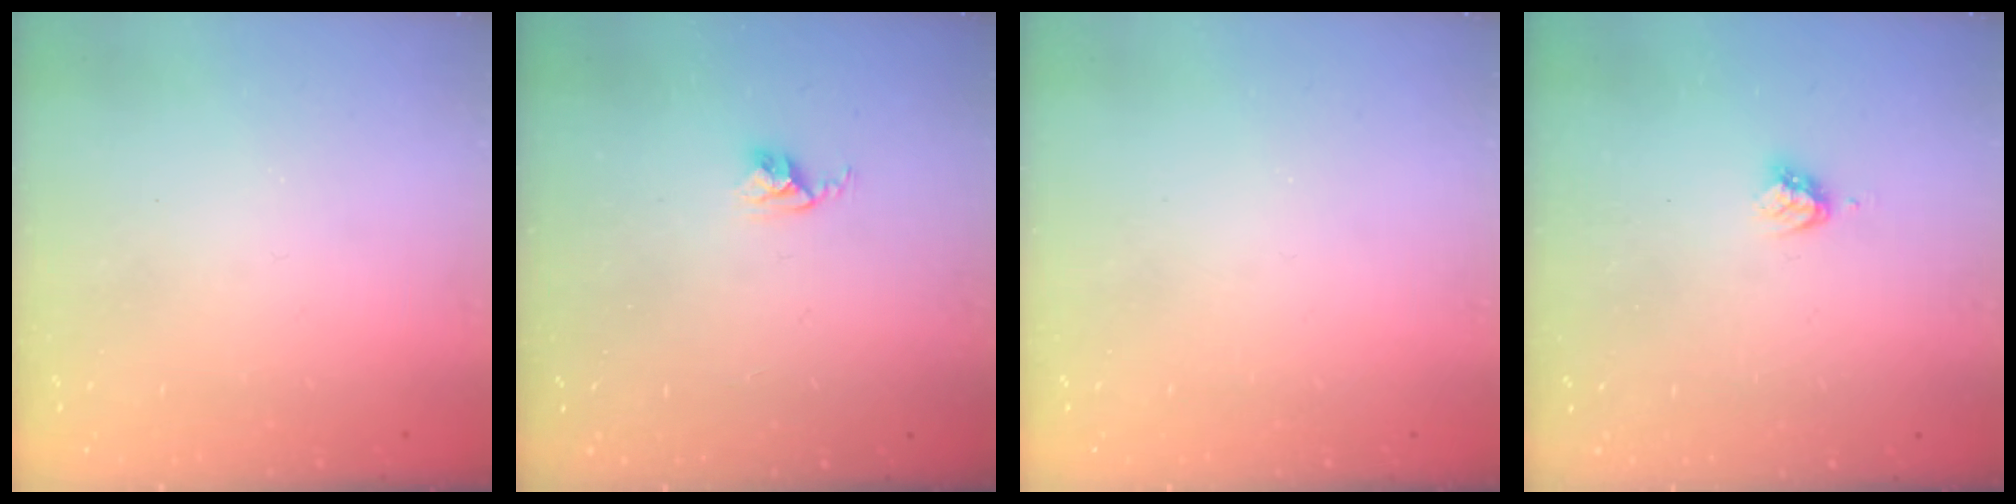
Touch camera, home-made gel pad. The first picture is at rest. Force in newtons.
{"total": 2.8, "press": 2.7, "slide": 0.4}
{"total": 0.0}
{"total": 4.5, "press": 4.5, "slide": 0.5}